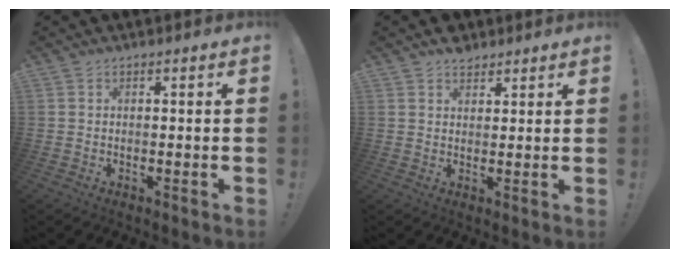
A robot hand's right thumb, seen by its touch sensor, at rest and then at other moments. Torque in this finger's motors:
{"motor_torque": [0.00, 0.01, 0.32, 0.15, 0.00]}